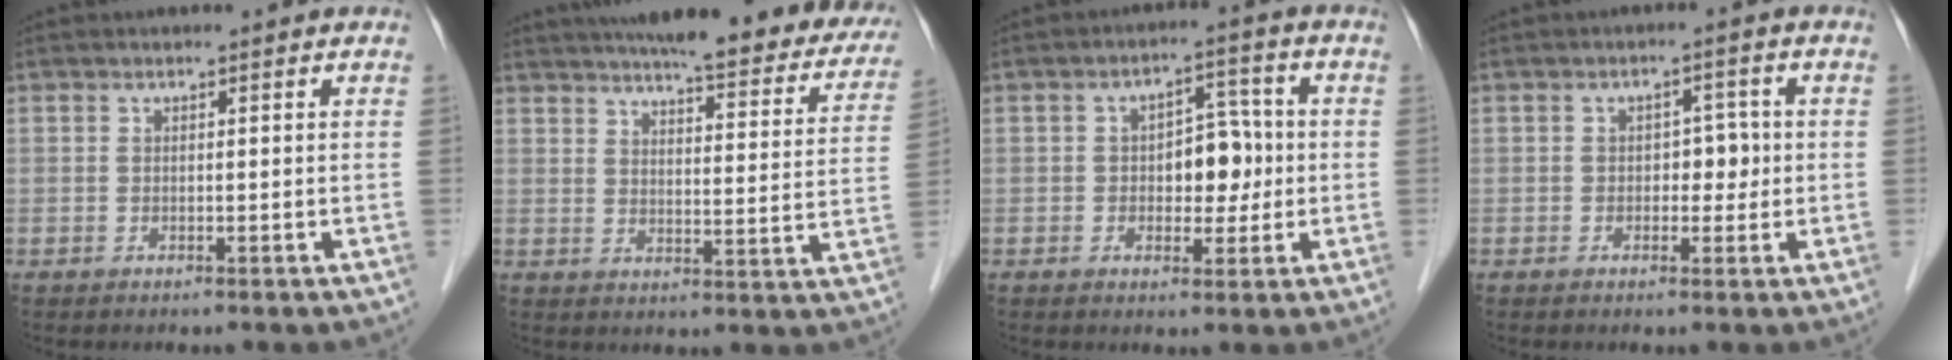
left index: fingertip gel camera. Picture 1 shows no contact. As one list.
[{"total": 25.4, "force": [21.7, 5.0, 12.4], "torque": [-0.167, -0.021, 0.254]}, {"total": 6.1, "force": [-0.3, 3.6, 5.0], "torque": [-0.072, 0.018, -0.002]}, {"total": 3.2, "force": [-0.2, 2.0, 2.5], "torque": [-0.027, 0.008, -0.004]}]